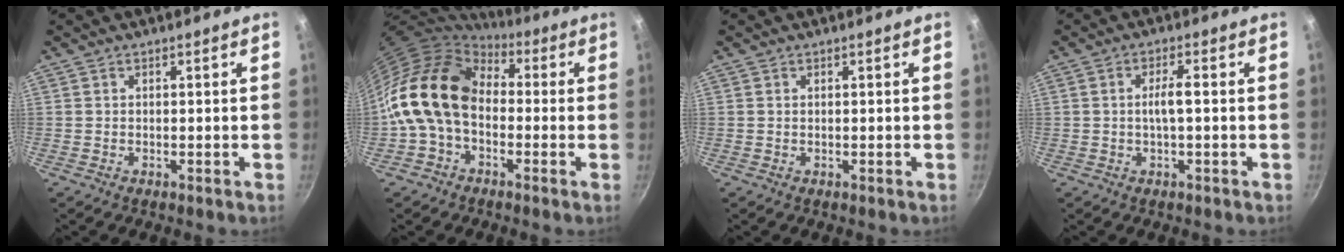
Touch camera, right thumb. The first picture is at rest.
{"total": 16.7, "force": [-0.2, 11.9, 11.6], "torque": [-0.192, 0.035, -0.023]}
{"total": 0.0}
{"total": 3.3, "force": [-0.2, 0.6, 3.3], "torque": [-0.065, 0.013, -0.004]}